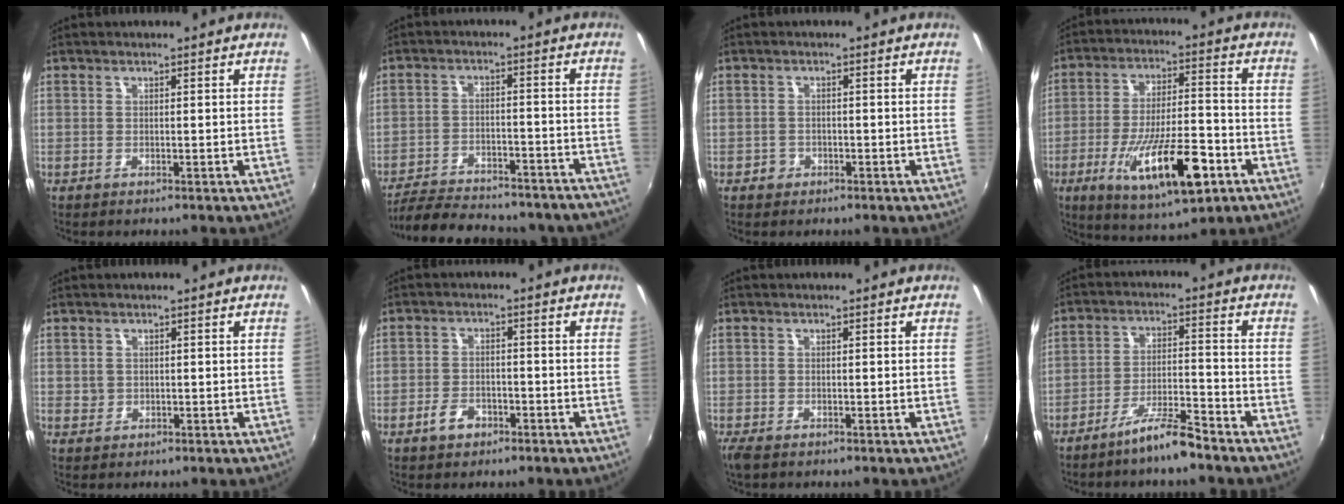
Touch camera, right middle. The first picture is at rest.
{"total": 23.3, "force": [-20.2, 7.1, 9.1], "torque": [-0.187, -0.002, -0.258]}
{"total": 1.9, "force": [-1.0, 1.6, 0.3], "torque": [-0.007, 0.001, -0.014]}
{"total": 17.5, "force": [-7.6, 5.6, 14.7], "torque": [-0.270, -0.020, -0.115]}
{"total": 0.8, "force": [0.0, 0.7, 0.1], "torque": [0.000, -0.001, -0.001]}
{"total": 4.0, "force": [-2.5, 2.4, 2.1], "torque": [-0.050, 0.002, -0.041]}
{"total": 2.4, "force": [-1.8, 0.7, 1.5], "torque": [-0.031, -0.013, -0.031]}
{"total": 7.1, "force": [-5.9, 0.5, 3.9], "torque": [-0.083, 0.003, -0.103]}